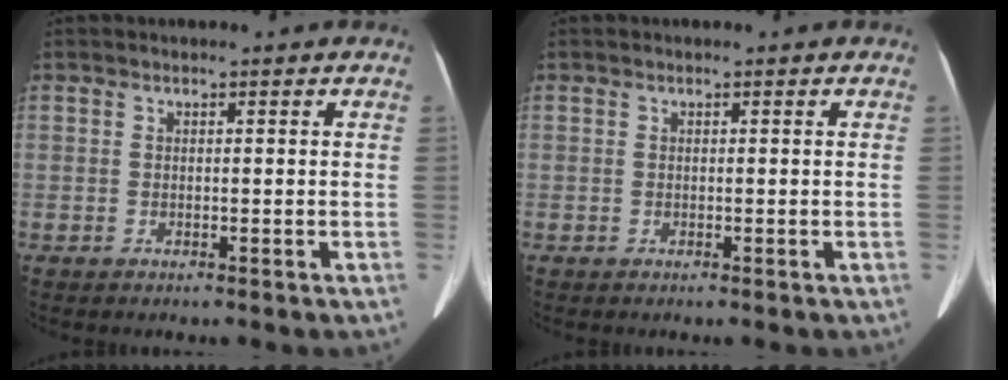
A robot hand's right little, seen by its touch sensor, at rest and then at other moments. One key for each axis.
{"total": 0.0}